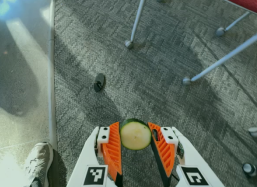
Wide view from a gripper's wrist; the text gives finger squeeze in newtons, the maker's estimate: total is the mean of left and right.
{"total": 8.3, "left": 7.8, "right": 8.9}